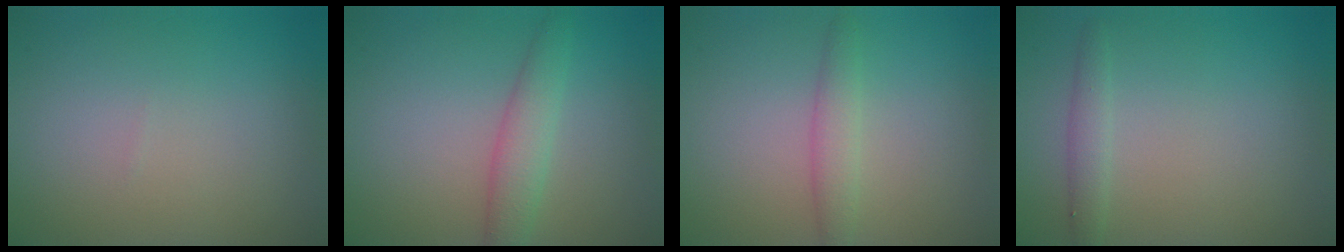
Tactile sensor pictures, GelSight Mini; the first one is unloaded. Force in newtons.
{"total": 2.7, "press": 2.7, "slide": 0.1}
{"total": 1.9, "press": 1.9, "slide": 0.0}
{"total": 1.3, "press": 1.3, "slide": 0.2}